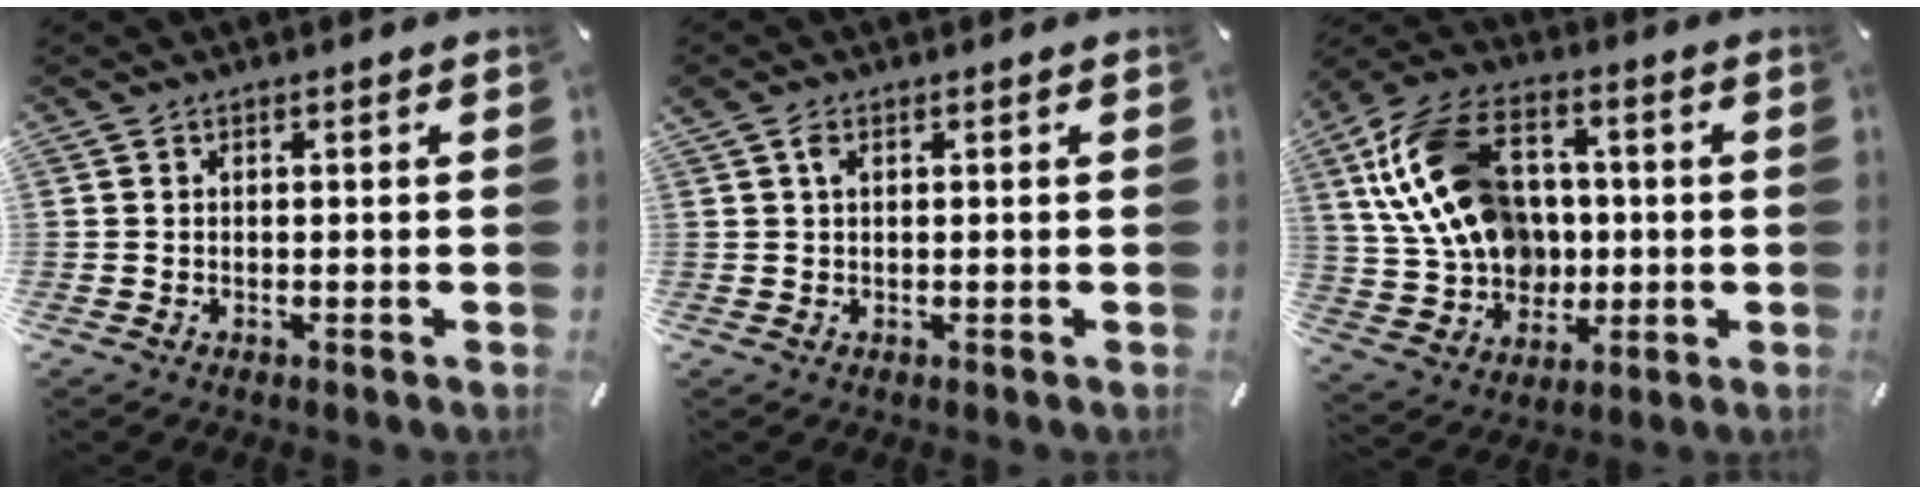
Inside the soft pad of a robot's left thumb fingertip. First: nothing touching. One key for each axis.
{"total": 1.6, "fx": 0.6, "fy": 0.9, "fz": 1.2, "tx": -0.028, "ty": 0.003, "tz": 0.011}
{"total": 20.2, "fx": 3.3, "fy": 15.4, "fz": 12.7, "tx": -0.279, "ty": 0.002, "tz": 0.067}